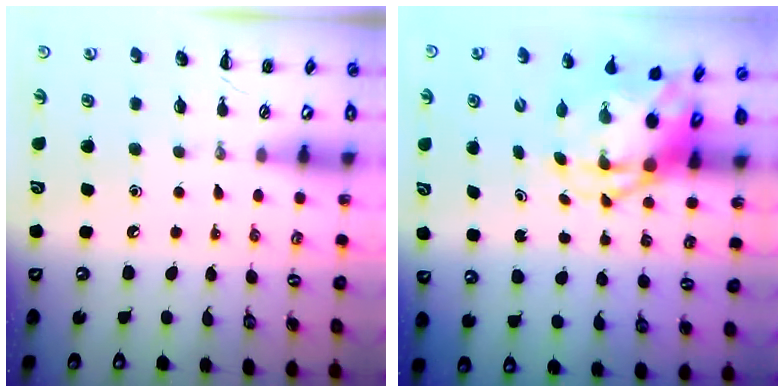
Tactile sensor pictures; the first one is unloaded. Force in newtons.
{"total": 5.6, "press": 5.3, "slide": 1.7}